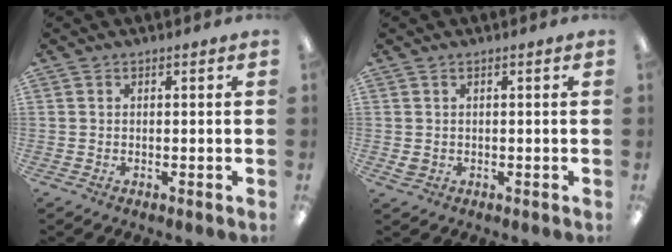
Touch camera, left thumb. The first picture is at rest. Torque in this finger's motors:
{"motor_torque": [0.10, 0.06, 0.03, 0.27, 0.00]}